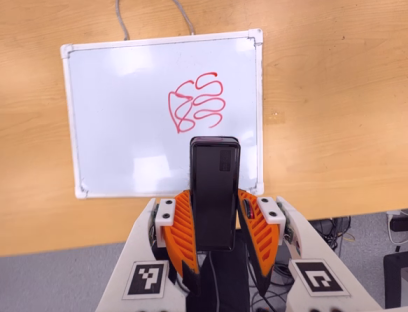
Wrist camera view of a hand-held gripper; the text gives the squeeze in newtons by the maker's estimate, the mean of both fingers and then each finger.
{"total": 4.1, "left": 2.7, "right": 5.6}